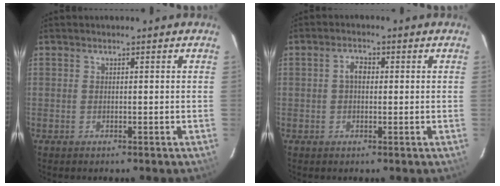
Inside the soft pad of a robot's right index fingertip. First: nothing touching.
{"total": 2.5, "force": [0.2, 1.7, 1.9], "torque": [-0.036, 0.010, 0.002]}